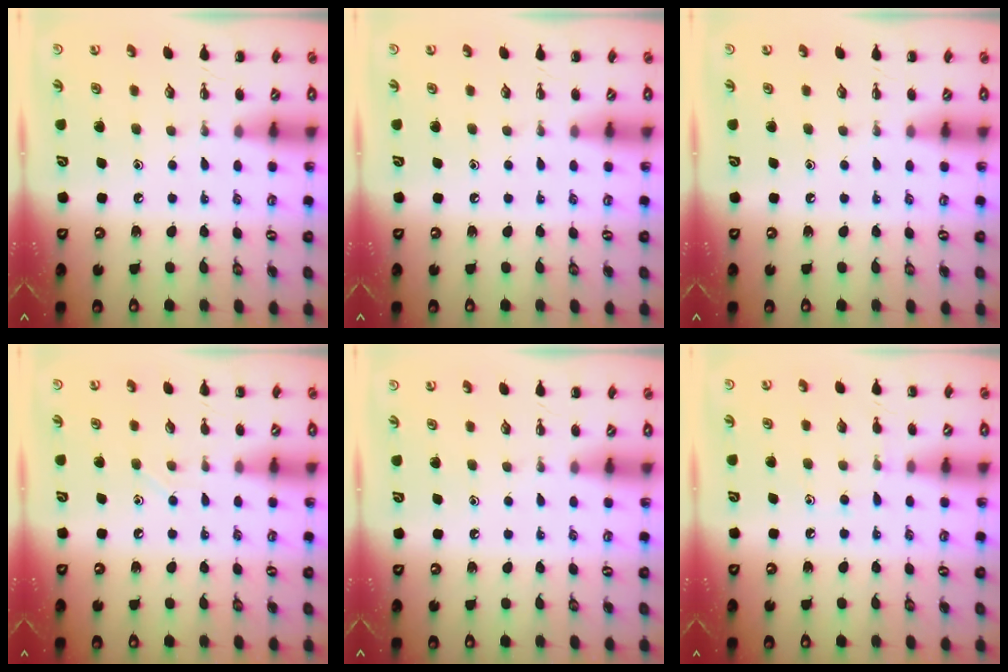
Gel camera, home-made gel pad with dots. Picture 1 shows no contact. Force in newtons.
{"total": 0.0}
{"total": 0.0}
{"total": 3.0, "press": 2.8, "slide": 1.0}
{"total": 0.0}
{"total": 5.6, "press": 5.4, "slide": 1.5}